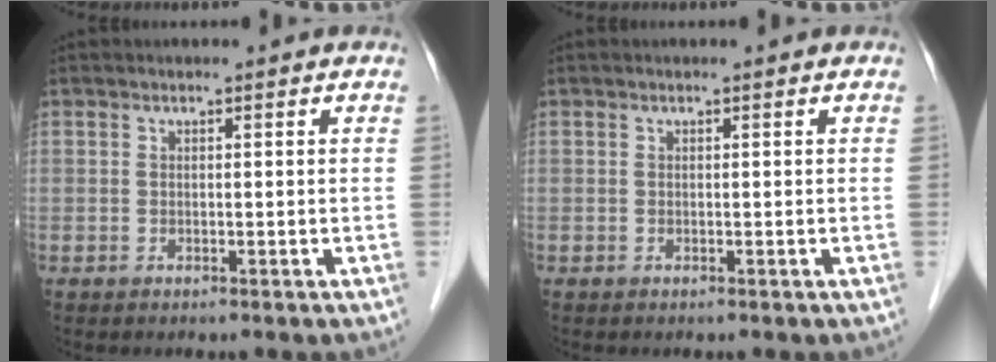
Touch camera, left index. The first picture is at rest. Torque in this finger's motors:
{"motor_torque": [0.00, 0.00, 0.00, -0.01]}